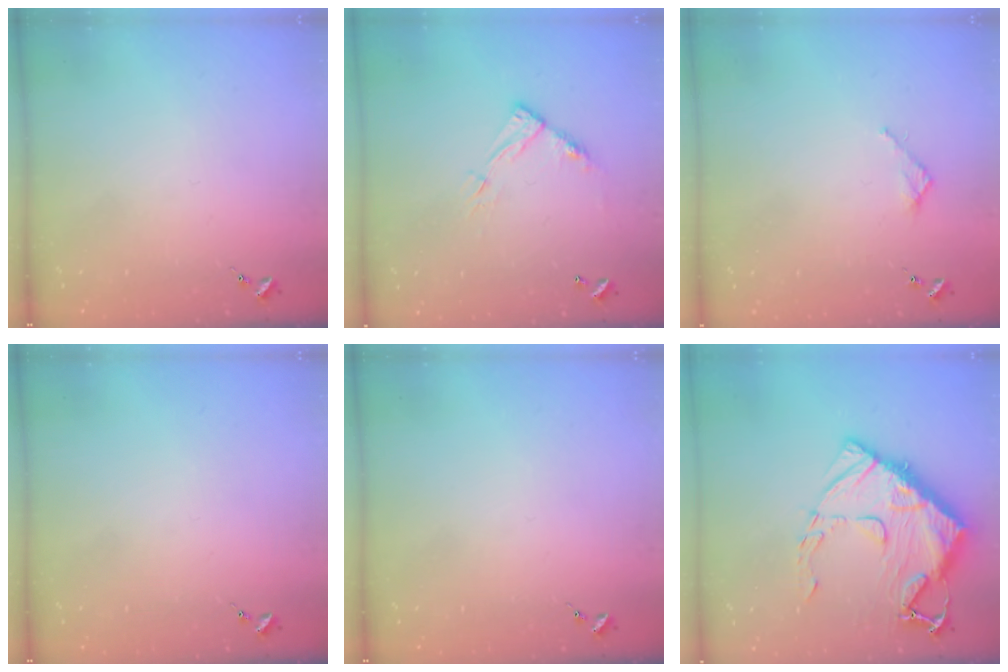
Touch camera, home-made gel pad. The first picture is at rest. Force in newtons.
{"total": 9.4, "press": 9.4, "slide": 0.5}
{"total": 2.7, "press": 2.7, "slide": 0.2}
{"total": 0.0}
{"total": 0.0}
{"total": 18.3, "press": 18.2, "slide": 2.1}